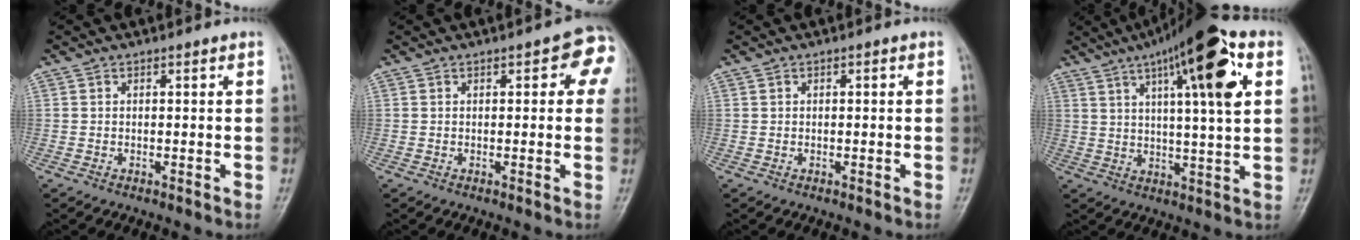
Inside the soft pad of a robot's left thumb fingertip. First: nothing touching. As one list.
[{"total": 6.2, "force": [1.8, 2.7, 5.3], "torque": [-0.029, 0.004, 0.008]}, {"total": 0.0}, {"total": 18.1, "force": [7.5, 3.9, 16.0], "torque": [-0.233, -0.002, 0.112]}]